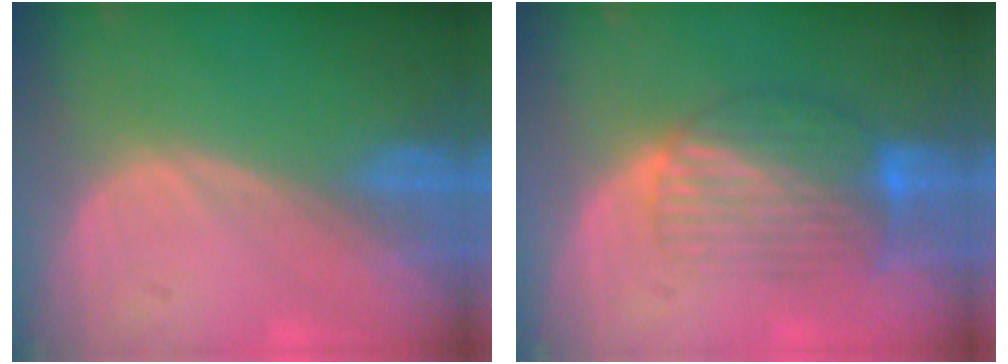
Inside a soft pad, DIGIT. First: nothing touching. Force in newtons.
{"total": 8.3, "press": 7.3, "slide": 4.0}